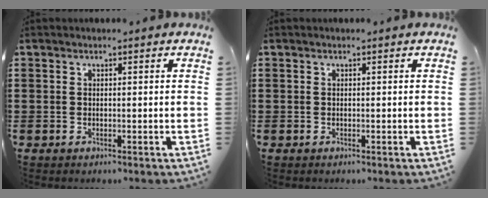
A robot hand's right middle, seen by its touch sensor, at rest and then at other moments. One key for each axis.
{"total": 0.0}